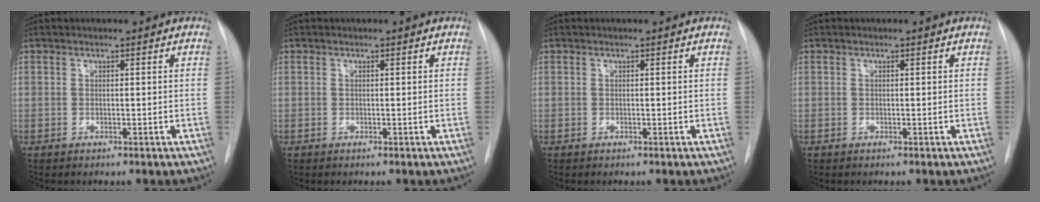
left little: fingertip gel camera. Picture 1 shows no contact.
{"total": 0.0}
{"total": 0.0}
{"total": 0.0}